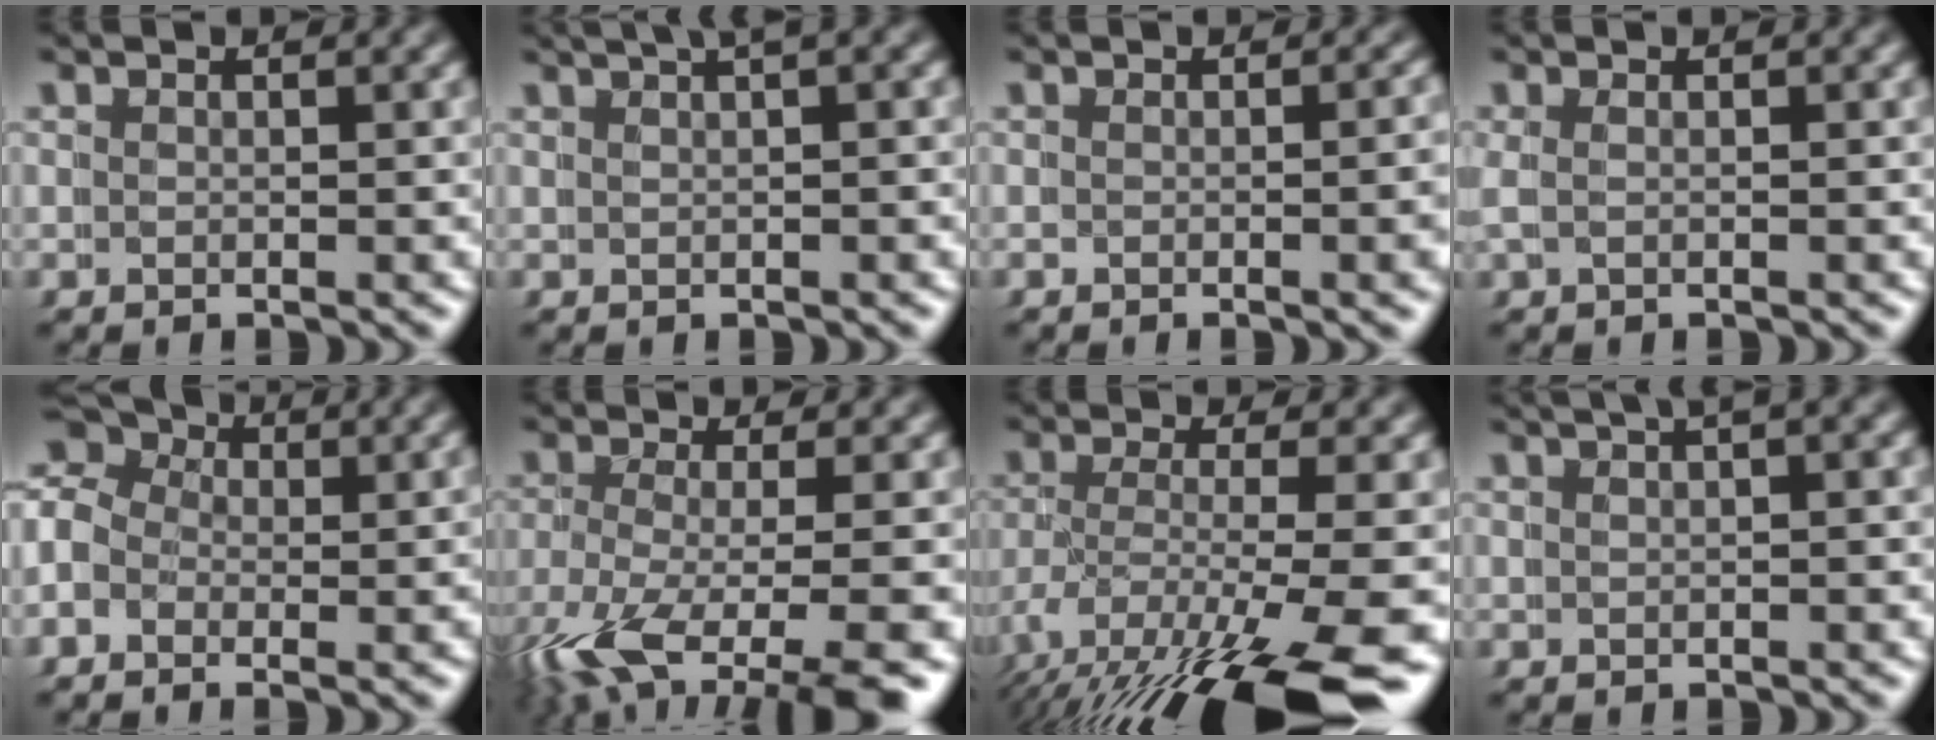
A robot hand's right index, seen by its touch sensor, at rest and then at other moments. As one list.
[{"total": 4.2, "force": [2.4, 1.5, 3.2], "torque": [-0.026, 0.025, 0.026]}, {"total": 2.4, "force": [-0.4, 0.0, 2.3], "torque": [-0.016, 0.007, -0.011]}, {"total": 0.7, "force": [-0.1, 0.3, 0.7], "torque": [-0.022, 0.001, 0.000]}, {"total": 6.8, "force": [1.2, 6.0, 2.9], "torque": [-0.057, 0.009, -0.005]}, {"total": 7.5, "force": [-3.8, 3.0, 5.6], "torque": [-0.114, -0.047, -0.040]}, {"total": 8.4, "force": [-3.1, 3.5, 7.0], "torque": [-0.136, -0.038, -0.032]}, {"total": 3.5, "force": [1.7, 1.2, 2.8], "torque": [-0.023, 0.021, 0.018]}]